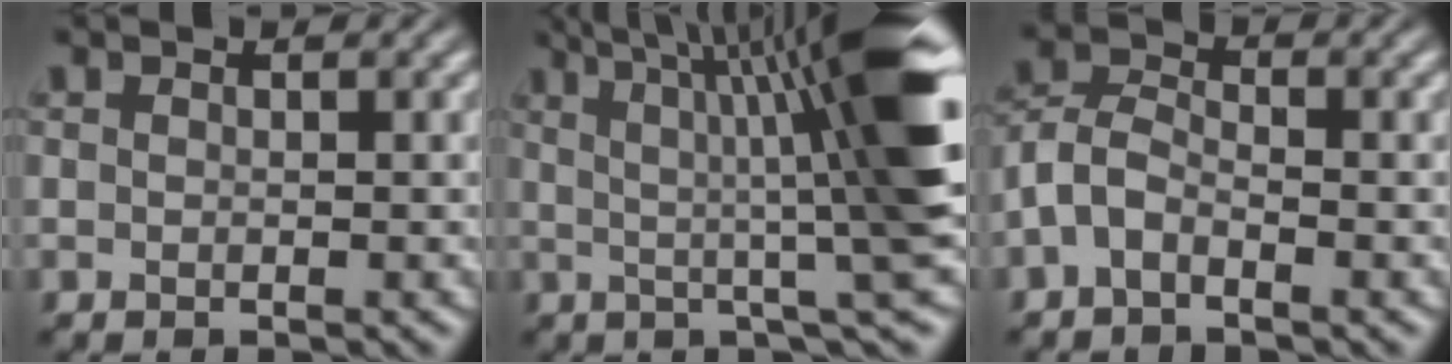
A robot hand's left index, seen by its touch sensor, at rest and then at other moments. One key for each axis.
{"total": 11.3, "fx": 2.9, "fy": 1.4, "fz": 10.9, "tx": -0.142, "ty": 0.012, "tz": 0.040}
{"total": 3.0, "fx": -1.5, "fy": 1.6, "fz": 2.0, "tx": -0.047, "ty": 0.008, "tz": -0.041}